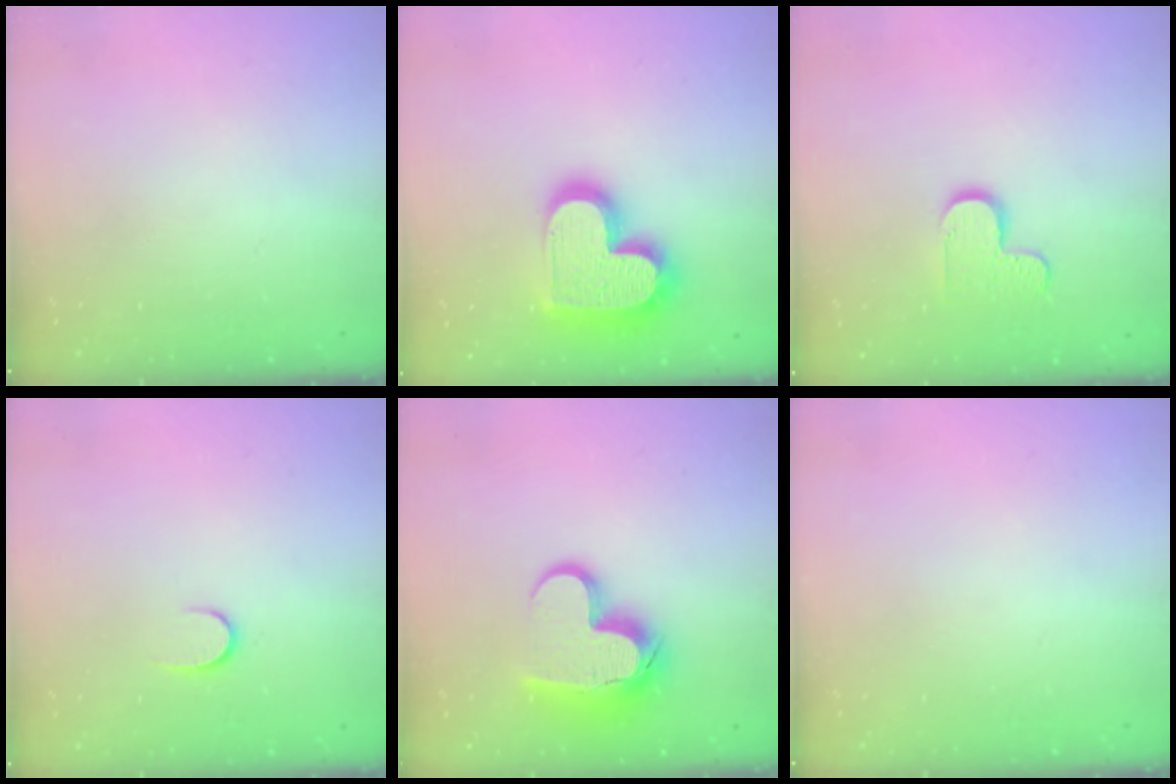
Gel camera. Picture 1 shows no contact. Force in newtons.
{"total": 20.1, "press": 20.1, "slide": 1.5}
{"total": 6.3, "press": 6.3, "slide": 0.4}
{"total": 5.7, "press": 5.7, "slide": 0.5}
{"total": 14.3, "press": 14.3, "slide": 1.1}
{"total": 0.0}